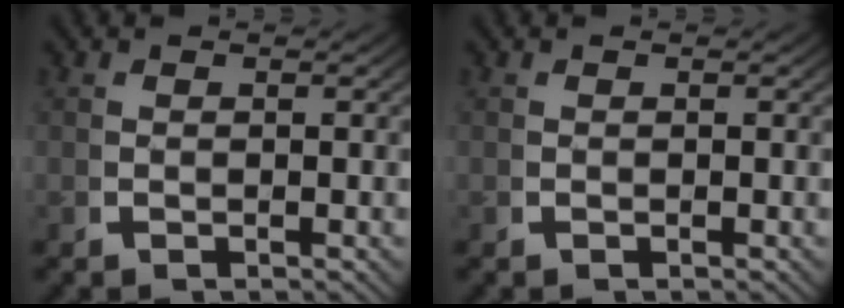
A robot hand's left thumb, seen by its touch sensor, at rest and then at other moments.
{"total": 0.0}